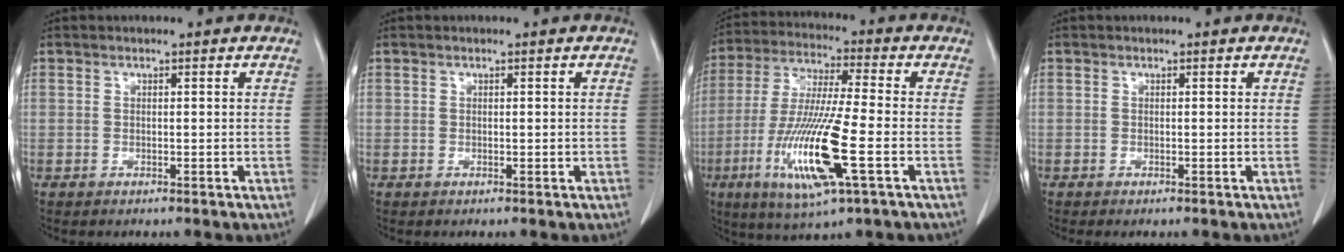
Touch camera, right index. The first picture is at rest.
{"total": 0.0}
{"total": 16.1, "force": [-5.1, 1.0, 15.2], "torque": [-0.314, -0.025, -0.094]}
{"total": 0.0}